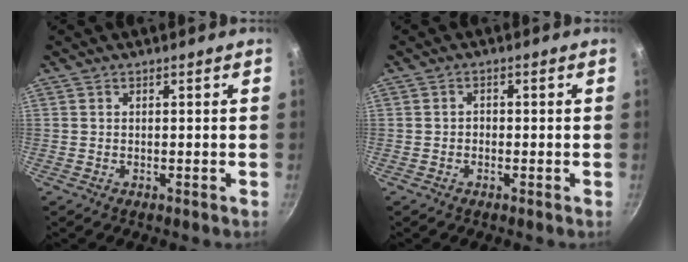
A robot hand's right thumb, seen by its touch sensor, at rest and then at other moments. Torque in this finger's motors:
{"motor_torque": [-0.39, 0.14, 0.02, 0.07, 0.05]}